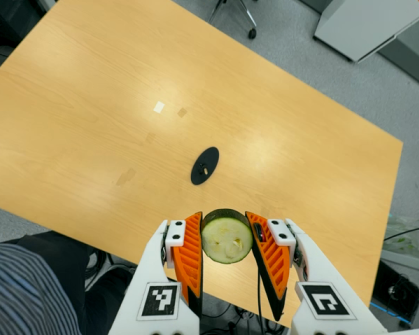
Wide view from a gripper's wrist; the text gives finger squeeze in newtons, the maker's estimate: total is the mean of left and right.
{"total": 9.8, "left": 9.0, "right": 10.6}